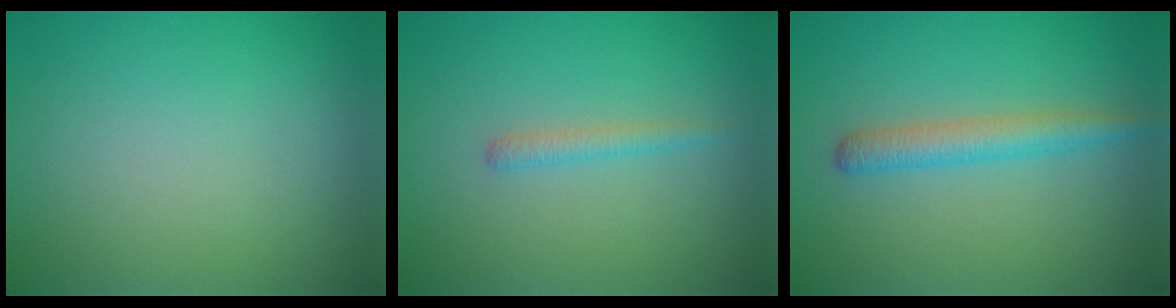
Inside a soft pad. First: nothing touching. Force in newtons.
{"total": 1.2, "press": 1.2, "slide": 0.0}
{"total": 2.6, "press": 2.6, "slide": 0.1}